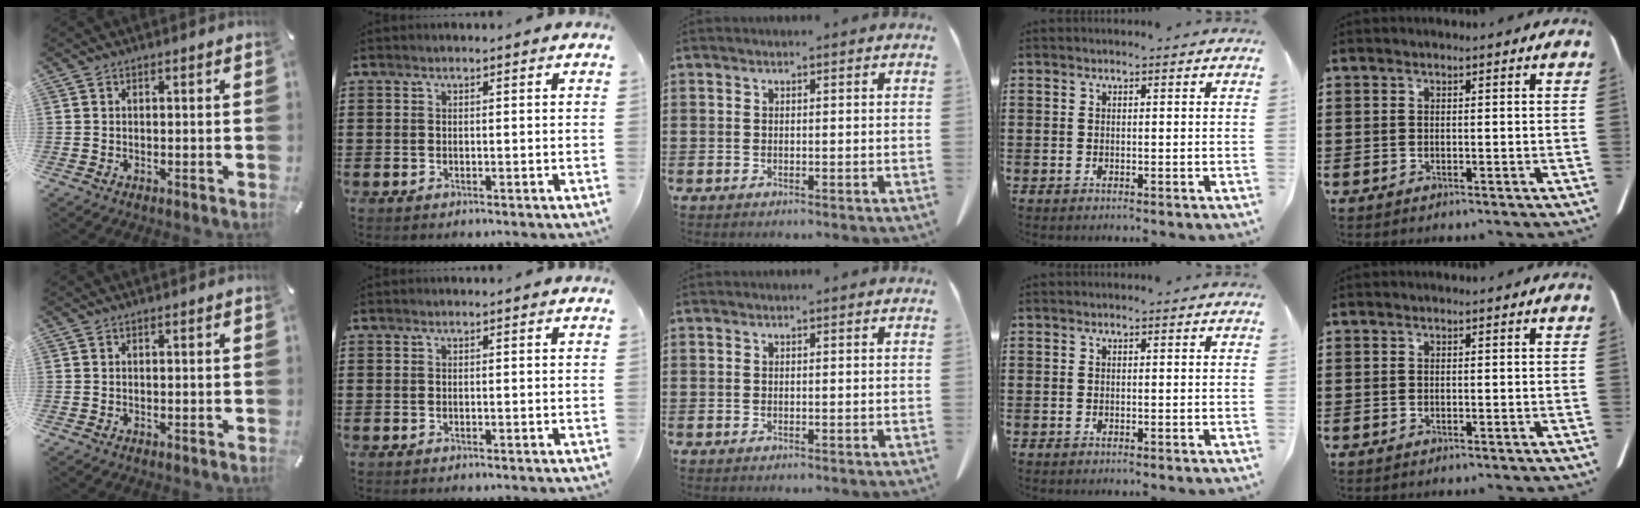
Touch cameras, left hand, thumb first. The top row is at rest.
{}